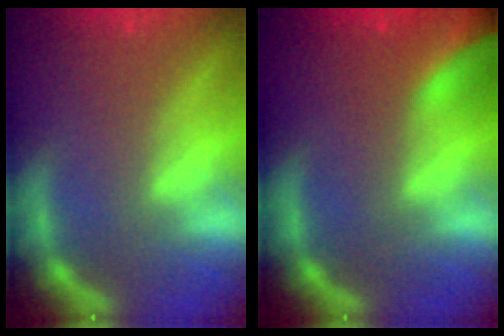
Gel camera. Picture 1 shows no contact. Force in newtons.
{"total": 9.4}